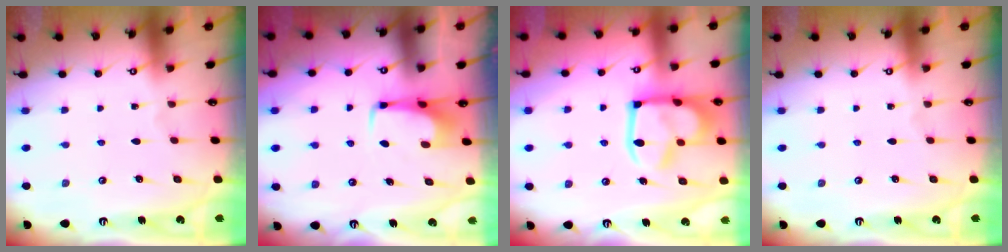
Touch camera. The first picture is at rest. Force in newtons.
{"total": 3.0, "press": 2.9, "slide": 0.4}
{"total": 16.0, "press": 16.0, "slide": 1.4}
{"total": 0.0}